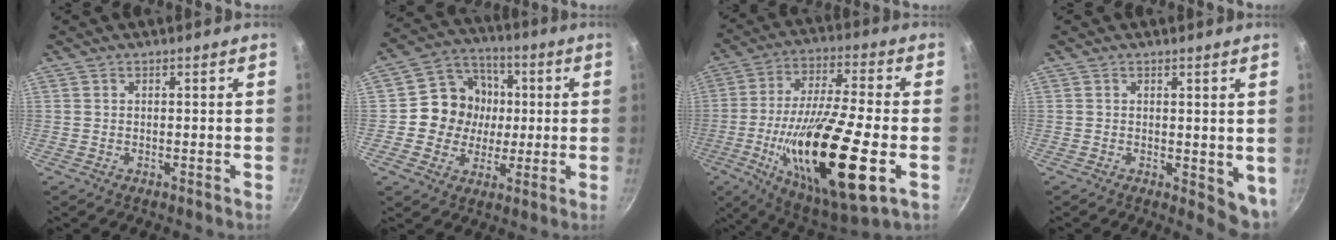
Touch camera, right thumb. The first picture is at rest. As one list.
[{"total": 12.2, "force": [0.4, 11.3, 4.6], "torque": [-0.042, 0.020, -0.005]}, {"total": 26.2, "force": [-6.7, 7.1, 24.4], "torque": [-0.427, 0.017, -0.112]}, {"total": 5.2, "force": [0.7, 2.7, 4.4], "torque": [-0.047, -0.007, 0.013]}]